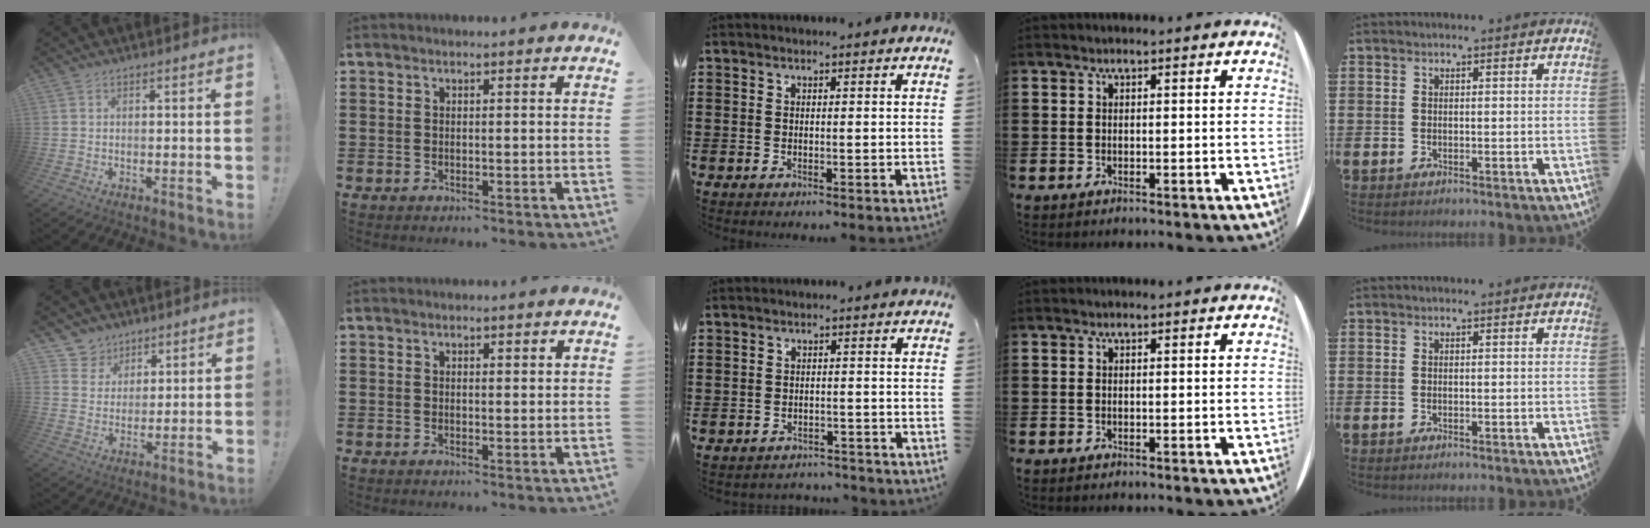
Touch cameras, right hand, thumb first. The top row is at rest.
{"thumb": {"total": 6.9, "force": [4.4, 5.3, 0.2], "torque": [-0.007, -0.040, 0.088]}, "index": {"total": 0.8, "force": [0.3, 0.3, 0.7], "torque": [-0.014, 0.003, 0.005]}, "middle": {"total": 2.2, "force": [-2.1, 0.5, -0.4], "torque": [0.000, 0.003, -0.050]}}